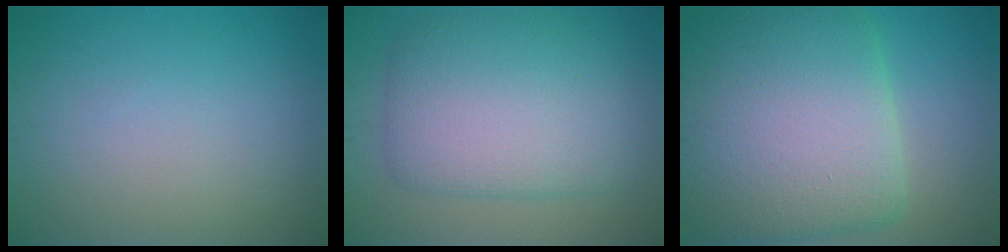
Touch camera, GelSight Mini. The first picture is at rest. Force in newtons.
{"total": 8.7, "press": 8.7, "slide": 0.1}
{"total": 13.2, "press": 13.2, "slide": 0.2}